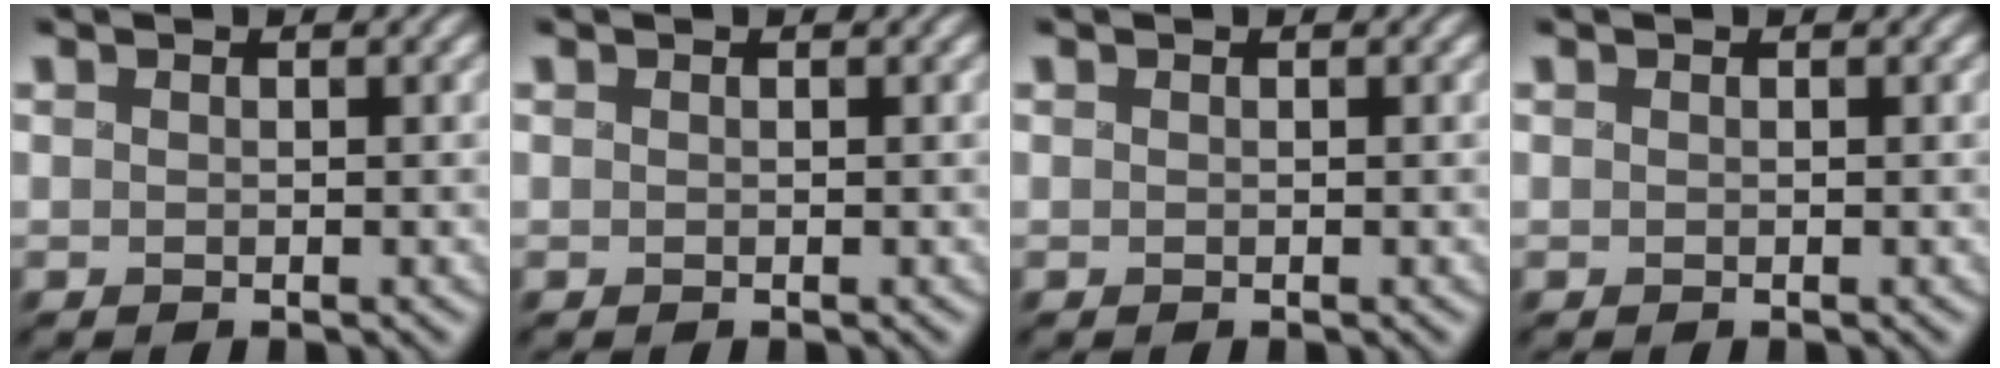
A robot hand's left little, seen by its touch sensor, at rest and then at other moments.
{"total": 0.0}
{"total": 0.0}
{"total": 0.0}